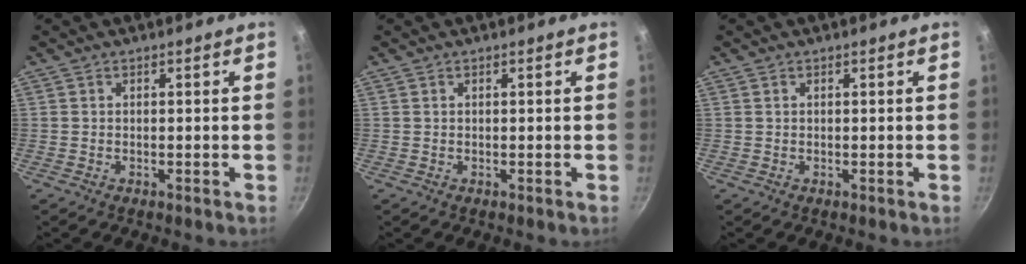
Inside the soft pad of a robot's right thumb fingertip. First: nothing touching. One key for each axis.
{"total": 0.0}
{"total": 0.0}